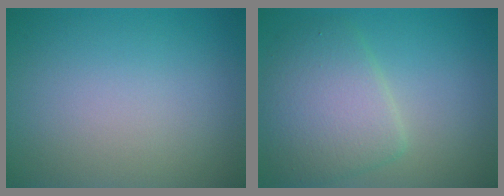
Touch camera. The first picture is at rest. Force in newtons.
{"total": 5.2, "press": 5.2, "slide": 0.1}